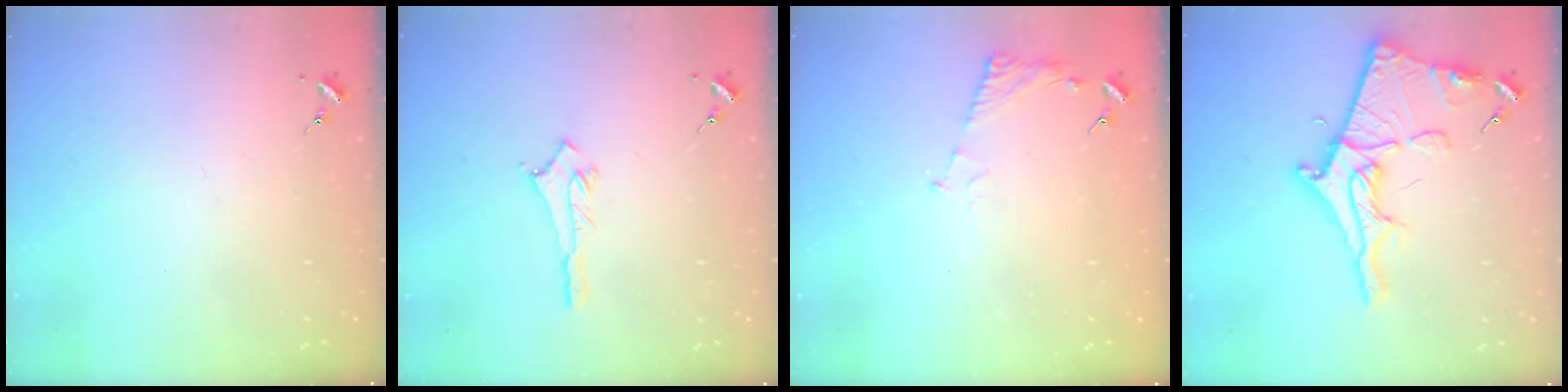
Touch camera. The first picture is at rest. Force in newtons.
{"total": 2.8, "press": 2.8, "slide": 0.4}
{"total": 5.1, "press": 5.1, "slide": 0.7}
{"total": 17.4, "press": 17.4, "slide": 1.3}